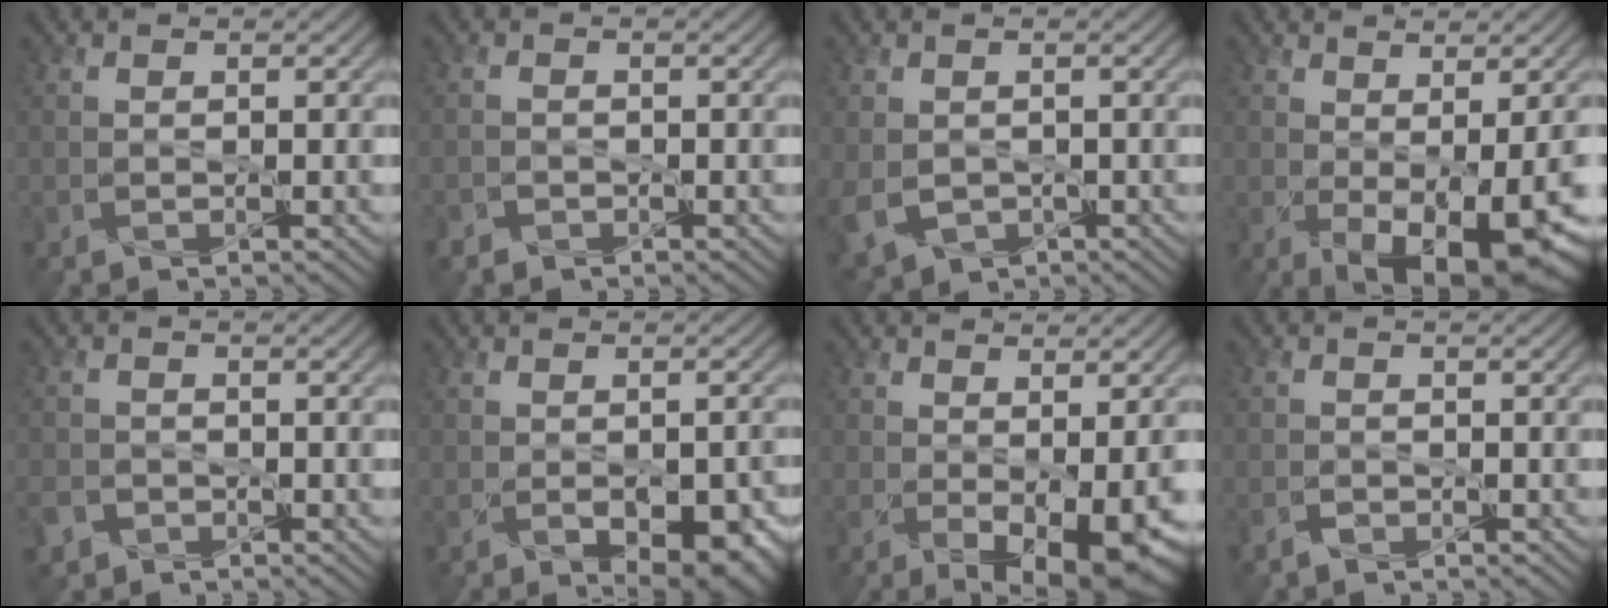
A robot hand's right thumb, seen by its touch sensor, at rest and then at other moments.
{"total": 1.3, "force": [-1.0, 0.8, 0.1], "torque": [-0.001, -0.002, -0.023]}
{"total": 5.0, "force": [-1.0, 4.0, 2.9], "torque": [-0.087, -0.025, -0.015]}
{"total": 9.6, "force": [-2.7, 3.8, 8.4], "torque": [-0.141, -0.027, -0.020]}
{"total": 2.9, "force": [-1.8, 2.1, 0.9], "torque": [-0.030, -0.010, -0.042]}
{"total": 6.3, "force": [-2.2, 3.4, 4.9], "torque": [-0.071, -0.027, -0.010]}
{"total": 6.6, "force": [-1.4, 2.8, 5.8], "torque": [-0.102, -0.027, -0.003]}
{"total": 1.4, "force": [-1.1, 0.7, 0.5], "torque": [-0.013, -0.002, -0.025]}